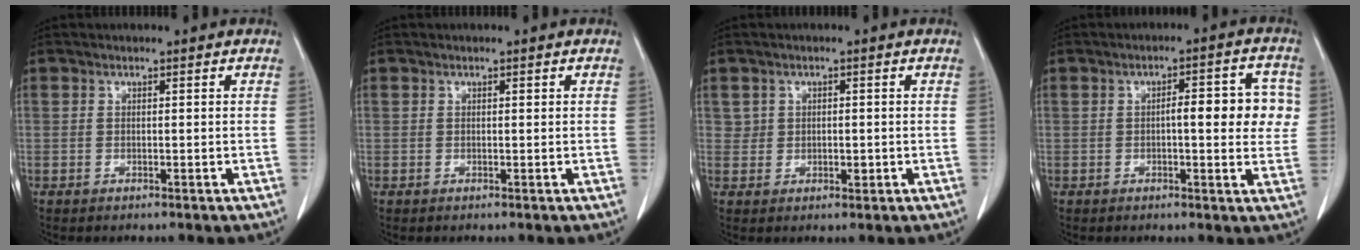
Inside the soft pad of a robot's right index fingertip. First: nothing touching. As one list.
[{"total": 0.0}, {"total": 1.3, "force": [-0.1, 1.0, 0.9], "torque": [-0.013, 0.003, -0.001]}, {"total": 8.0, "force": [0.7, 2.3, 7.7], "torque": [-0.092, 0.020, 0.005]}]